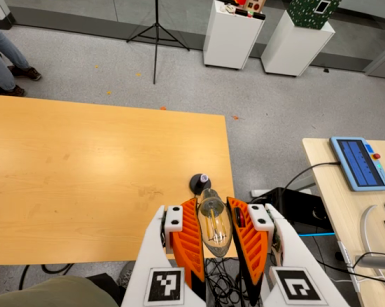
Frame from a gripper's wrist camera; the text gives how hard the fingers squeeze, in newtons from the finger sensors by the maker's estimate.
{"total": 18.0, "left": 19.2, "right": 16.7}